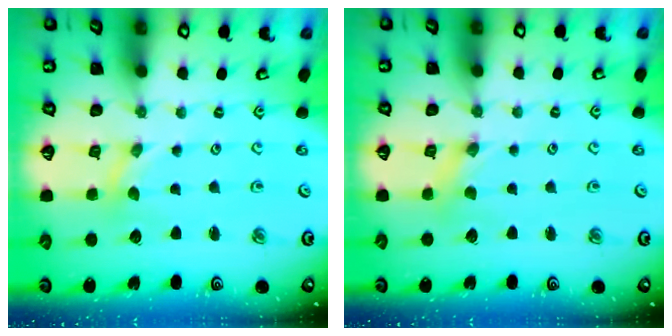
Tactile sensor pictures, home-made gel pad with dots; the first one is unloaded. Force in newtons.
{"total": 0.0}